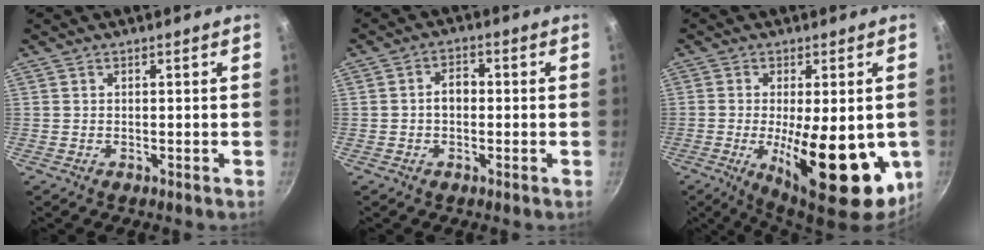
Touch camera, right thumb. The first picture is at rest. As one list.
[{"total": 3.7, "force": [-0.3, 2.6, 2.6], "torque": [-0.025, 0.016, -0.009]}, {"total": 20.1, "force": [-3.9, 7.6, 18.2], "torque": [-0.241, -0.014, -0.043]}]